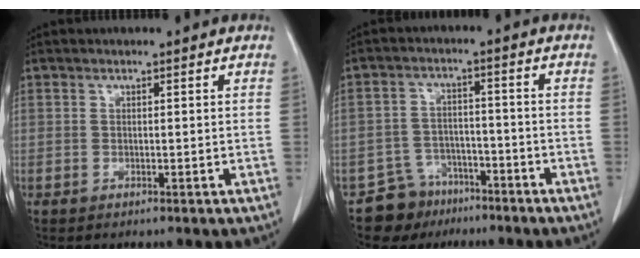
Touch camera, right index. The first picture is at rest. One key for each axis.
{"total": 6.6, "fx": -4.9, "fy": 4.4, "fz": -0.2, "tx": 0.009, "ty": 0.017, "tz": -0.082}